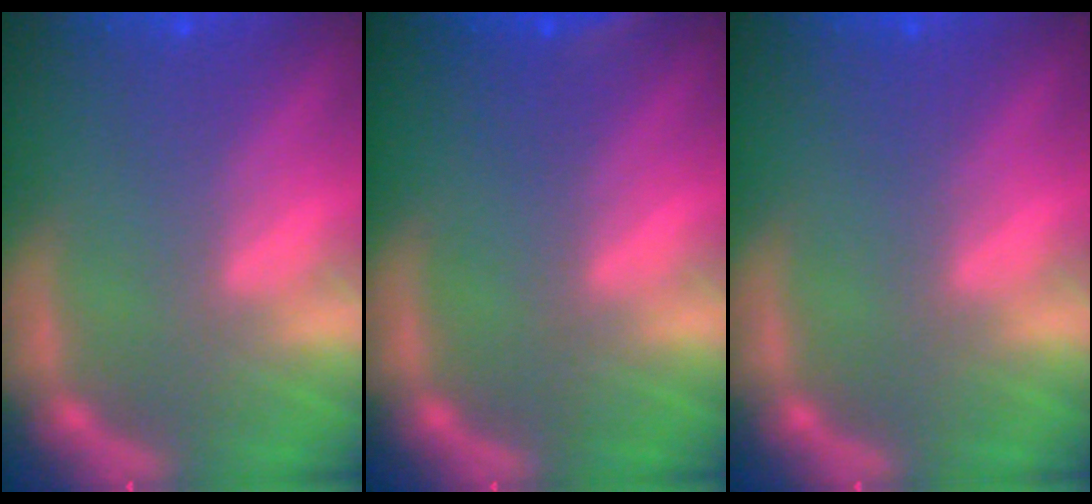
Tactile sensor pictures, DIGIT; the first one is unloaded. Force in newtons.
{"total": 1.4}
{"total": 0.0}